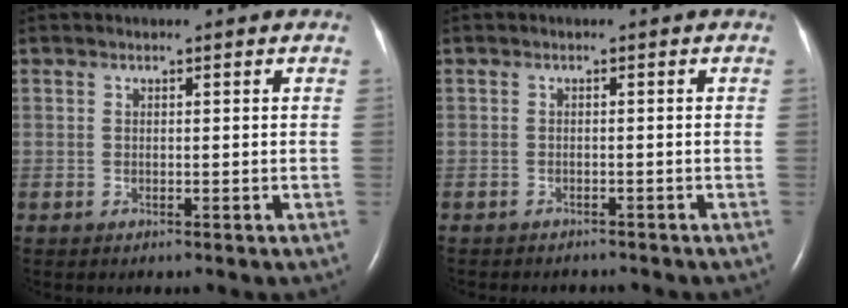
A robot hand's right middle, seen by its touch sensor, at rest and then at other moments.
{"total": 4.5, "force": [-4.1, 1.3, 1.3], "torque": [-0.018, -0.003, -0.050]}